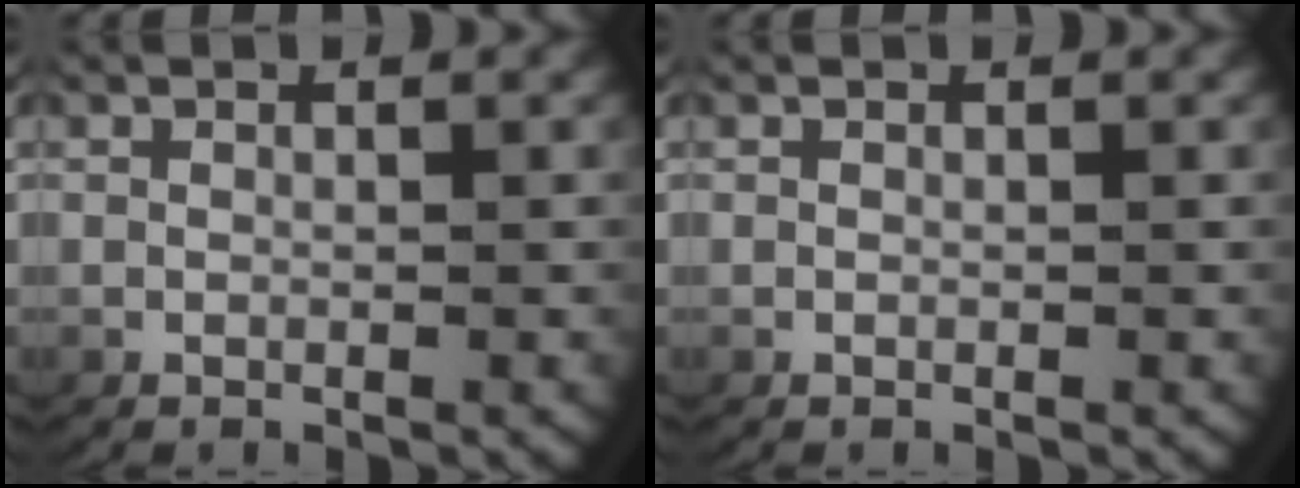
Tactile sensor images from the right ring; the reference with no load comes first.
{"total": 0.0}